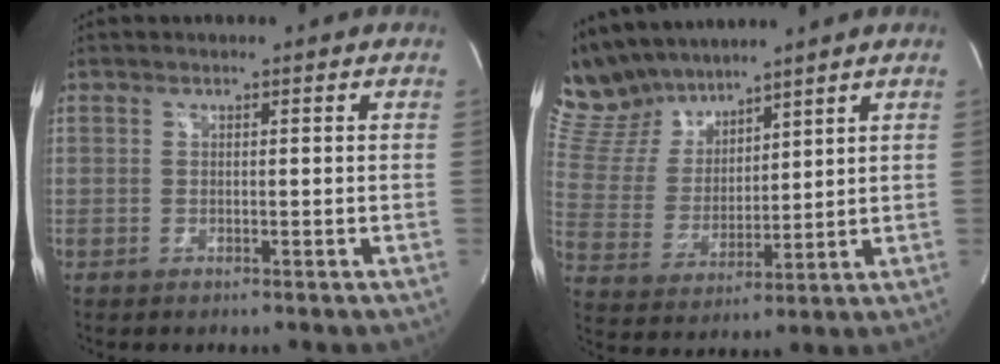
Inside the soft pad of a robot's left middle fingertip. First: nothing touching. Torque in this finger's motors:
{"motor_torque": [0.82, -0.81, 0.06, -0.06]}